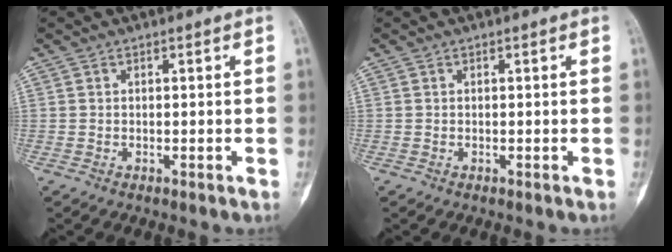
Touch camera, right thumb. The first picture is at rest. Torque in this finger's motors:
{"motor_torque": [-0.08, 0.08, 0.05, -0.04, 0.00]}